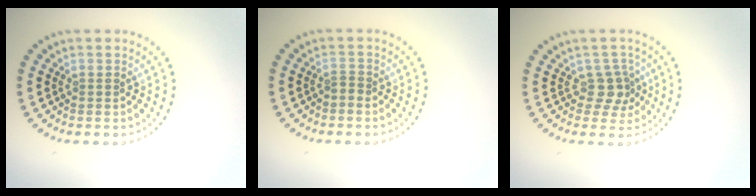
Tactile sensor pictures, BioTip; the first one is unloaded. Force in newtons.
{"total": 0.7, "press": 0.4, "slide": 0.6}
{"total": 2.4, "press": 1.9, "slide": 1.6}